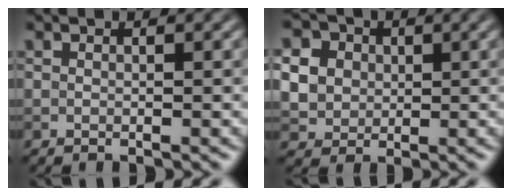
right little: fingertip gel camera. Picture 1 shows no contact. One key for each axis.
{"total": 7.8, "fx": 2.2, "fy": 6.6, "fz": 3.5, "tx": -0.083, "ty": 0.026, "tz": 0.033}